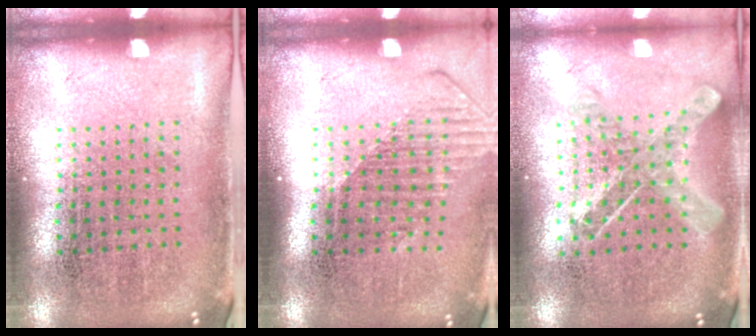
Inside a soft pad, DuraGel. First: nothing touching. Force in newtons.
{"total": 1.6, "press": 1.2, "slide": 1.0}
{"total": 0.9, "press": 0.9, "slide": 0.1}